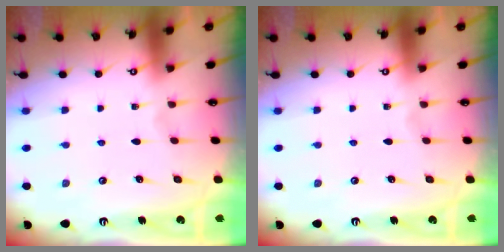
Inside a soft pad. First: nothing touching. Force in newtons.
{"total": 0.0}